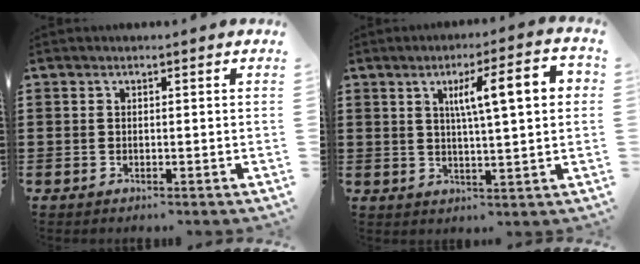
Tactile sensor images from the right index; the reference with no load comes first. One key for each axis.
{"total": 9.2, "fx": 2.4, "fy": 1.7, "fz": 8.7, "tx": -0.155, "ty": 0.001, "tz": 0.031}